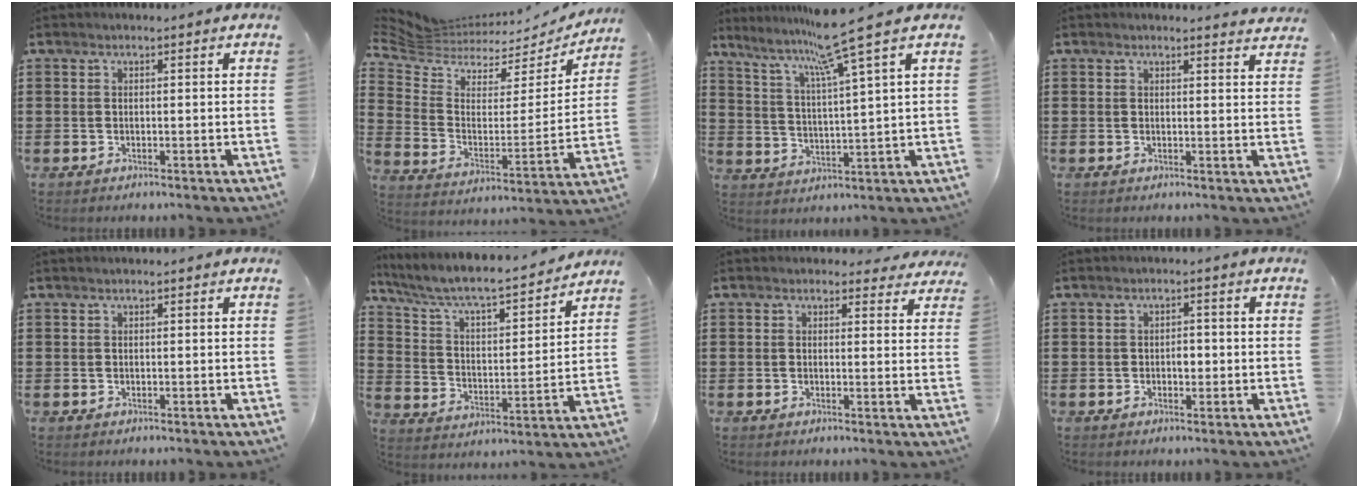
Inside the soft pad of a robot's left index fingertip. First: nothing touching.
{"total": 5.5, "force": [4.7, 2.2, 1.8], "torque": [-0.074, -0.038, 0.078]}
{"total": 9.1, "force": [6.9, -1.2, 5.8], "torque": [-0.135, -0.035, 0.111]}
{"total": 1.6, "force": [1.6, 0.0, 0.2], "torque": [0.000, -0.004, 0.029]}
{"total": 0.0}
{"total": 6.5, "force": [5.7, 0.7, 3.0], "torque": [-0.082, -0.041, 0.088]}
{"total": 2.1, "force": [1.9, 0.8, 0.4], "torque": [0.001, -0.004, 0.032]}
{"total": 1.6, "force": [-0.2, 1.1, 1.2], "torque": [-0.014, 0.003, -0.008]}